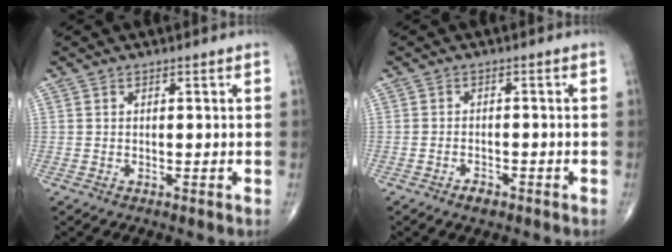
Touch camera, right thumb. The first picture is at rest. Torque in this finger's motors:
{"motor_torque": [-0.11, -0.07, 0.09, 0.06, 0.02]}